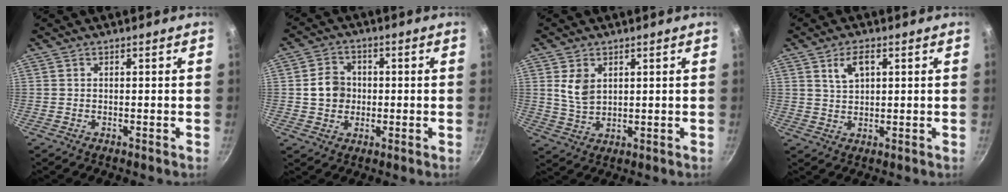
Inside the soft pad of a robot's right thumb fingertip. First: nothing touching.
{"total": 6.6, "force": [0.1, 5.8, 3.2], "torque": [-0.032, 0.013, -0.004]}
{"total": 5.8, "force": [2.0, 3.8, 3.9], "torque": [-0.064, -0.015, 0.045]}
{"total": 4.8, "force": [2.0, 2.6, 3.5], "torque": [-0.052, -0.002, 0.040]}